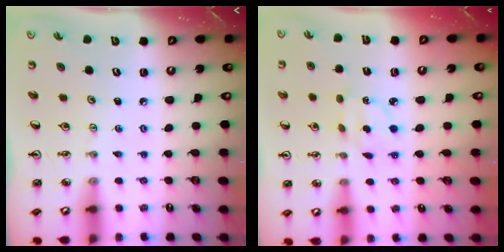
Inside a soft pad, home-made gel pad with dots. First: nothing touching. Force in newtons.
{"total": 2.9, "press": 2.9, "slide": 0.6}